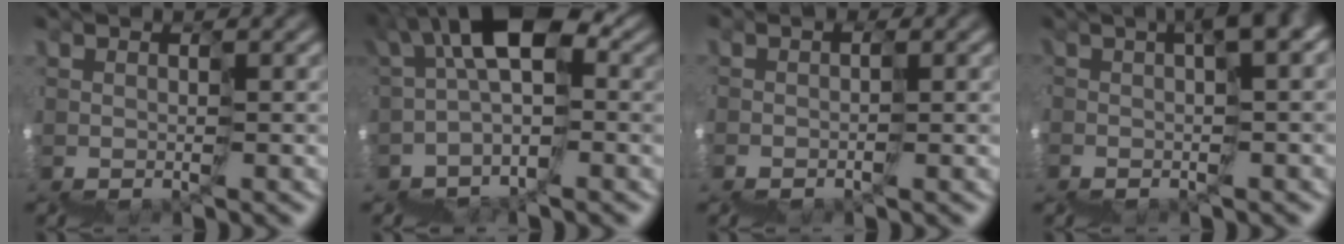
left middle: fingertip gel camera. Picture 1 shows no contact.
{"total": 4.9, "force": [0.3, 2.6, 4.2], "torque": [-0.073, 0.032, -0.011]}
{"total": 2.1, "force": [-1.7, 1.3, 0.1], "torque": [0.007, 0.005, -0.024]}
{"total": 6.5, "force": [1.4, 1.6, 6.1], "torque": [-0.087, 0.022, 0.031]}